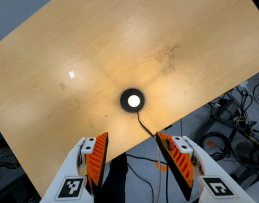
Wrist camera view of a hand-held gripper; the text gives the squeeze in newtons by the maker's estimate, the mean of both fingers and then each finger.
{"total": 0.0}